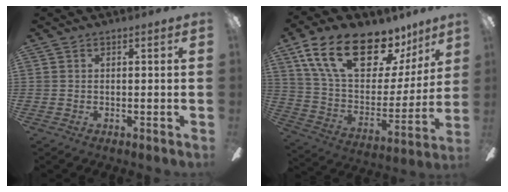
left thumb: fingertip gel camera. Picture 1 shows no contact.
{"total": 23.5, "force": [15.3, 11.0, 14.0], "torque": [-0.238, -0.087, 0.270]}